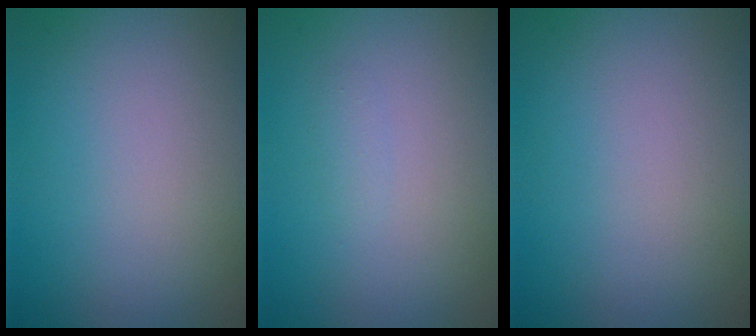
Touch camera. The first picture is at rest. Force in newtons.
{"total": 0.7, "press": 0.7, "slide": 0.0}
{"total": 0.0}